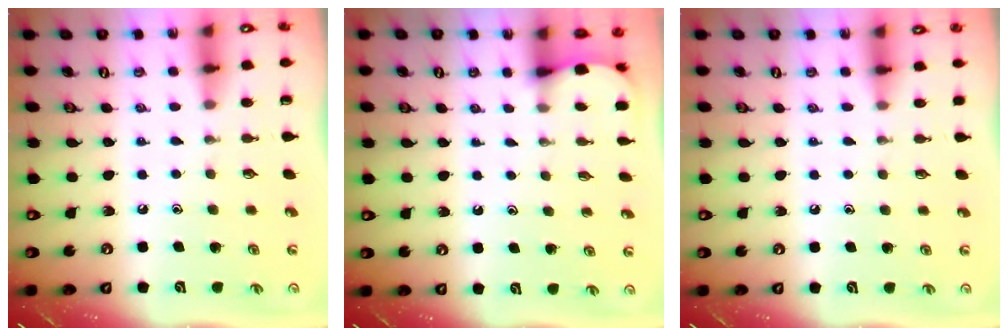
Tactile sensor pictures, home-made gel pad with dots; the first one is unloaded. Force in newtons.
{"total": 2.6, "press": 2.6, "slide": 0.3}
{"total": 3.1, "press": 3.1, "slide": 0.6}